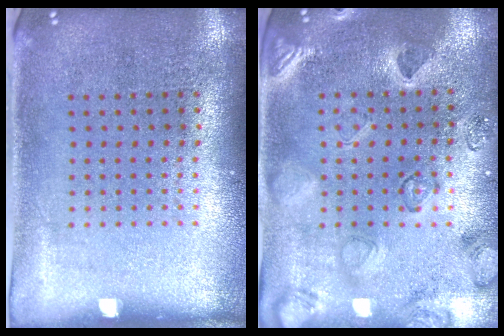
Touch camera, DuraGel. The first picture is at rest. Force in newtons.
{"total": 2.3, "press": 2.1, "slide": 1.0}